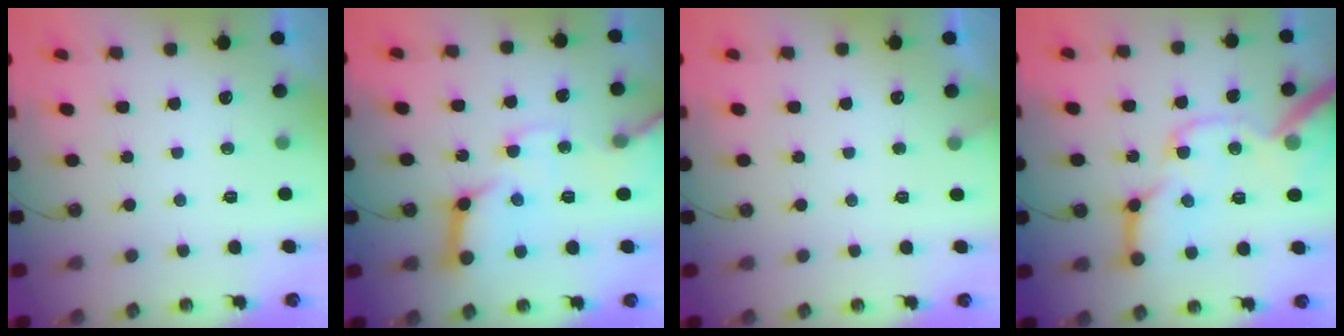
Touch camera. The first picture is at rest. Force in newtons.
{"total": 16.7, "press": 16.6, "slide": 2.1}
{"total": 2.9, "press": 2.9, "slide": 0.2}
{"total": 22.4, "press": 22.2, "slide": 2.8}